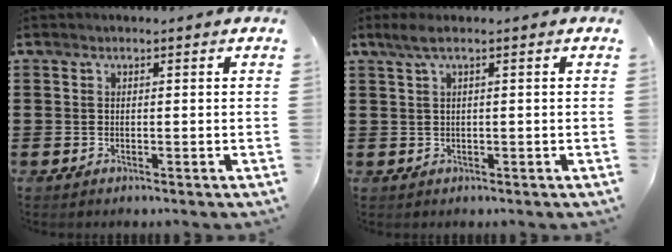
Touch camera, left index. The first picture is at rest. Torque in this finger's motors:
{"motor_torque": [0.35, -0.30, 0.18, 0.06]}